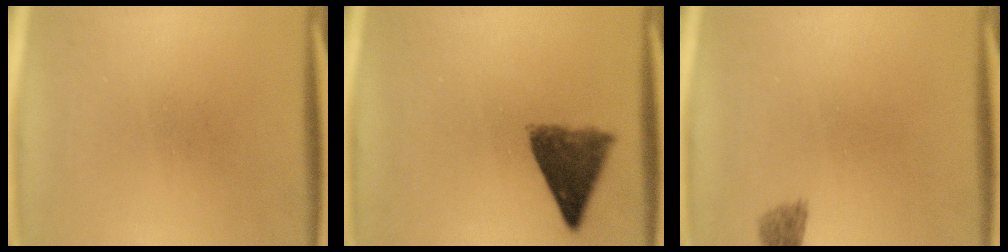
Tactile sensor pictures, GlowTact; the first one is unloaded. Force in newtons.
{"total": 7.7}
{"total": 1.9}